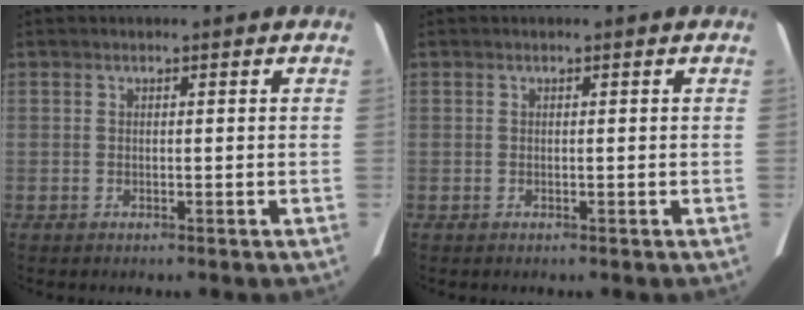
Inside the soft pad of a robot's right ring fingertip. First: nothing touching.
{"total": 0.0}